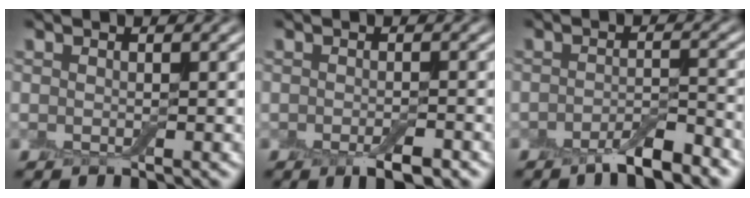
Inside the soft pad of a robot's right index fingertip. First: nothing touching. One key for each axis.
{"total": 3.2, "fx": -1.9, "fy": 1.0, "fz": 2.3, "tx": -0.036, "ty": -0.005, "tz": -0.028}
{"total": 4.0, "fx": -2.7, "fy": 1.0, "fz": 2.7, "tx": -0.044, "ty": 0.001, "tz": -0.048}